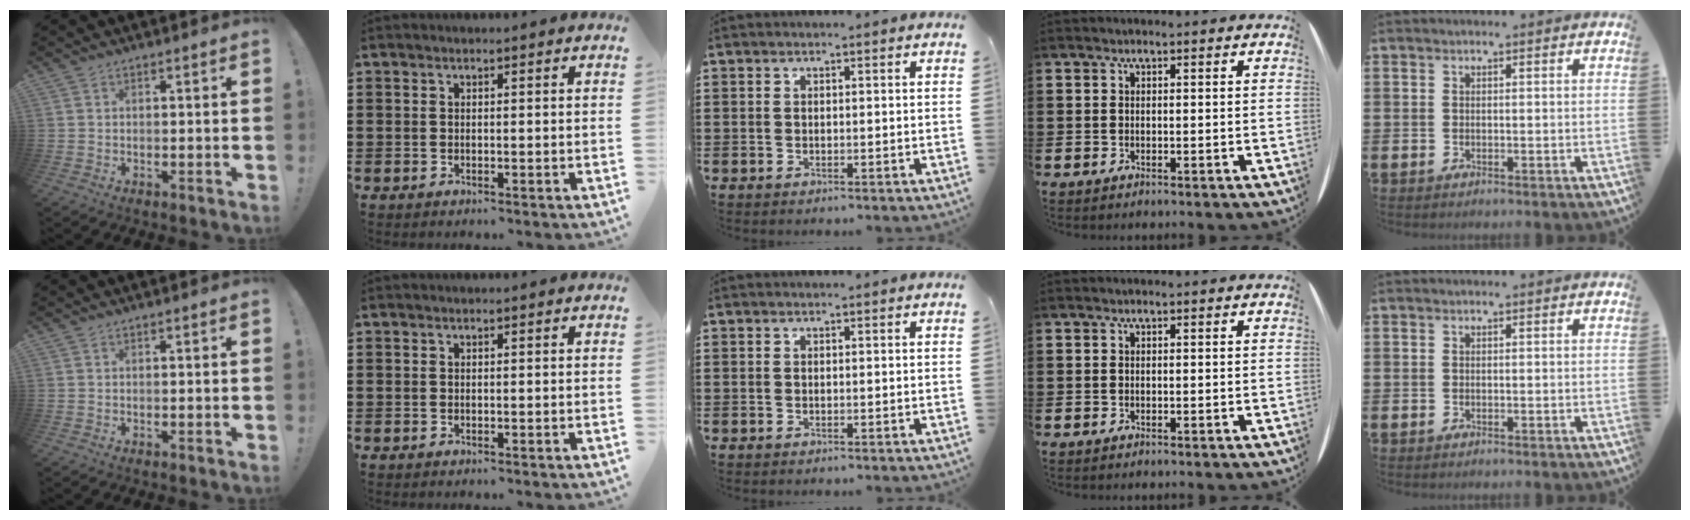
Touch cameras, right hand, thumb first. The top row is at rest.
{}